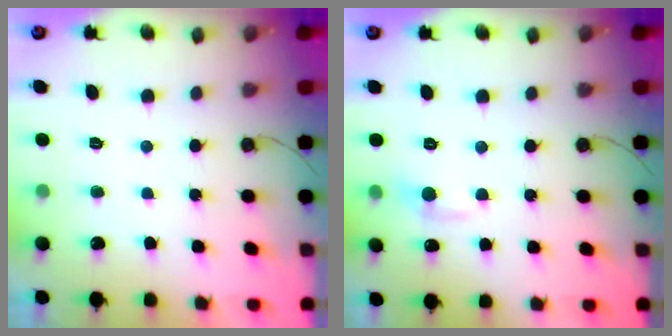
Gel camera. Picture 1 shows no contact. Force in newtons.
{"total": 7.0, "press": 6.9, "slide": 0.7}